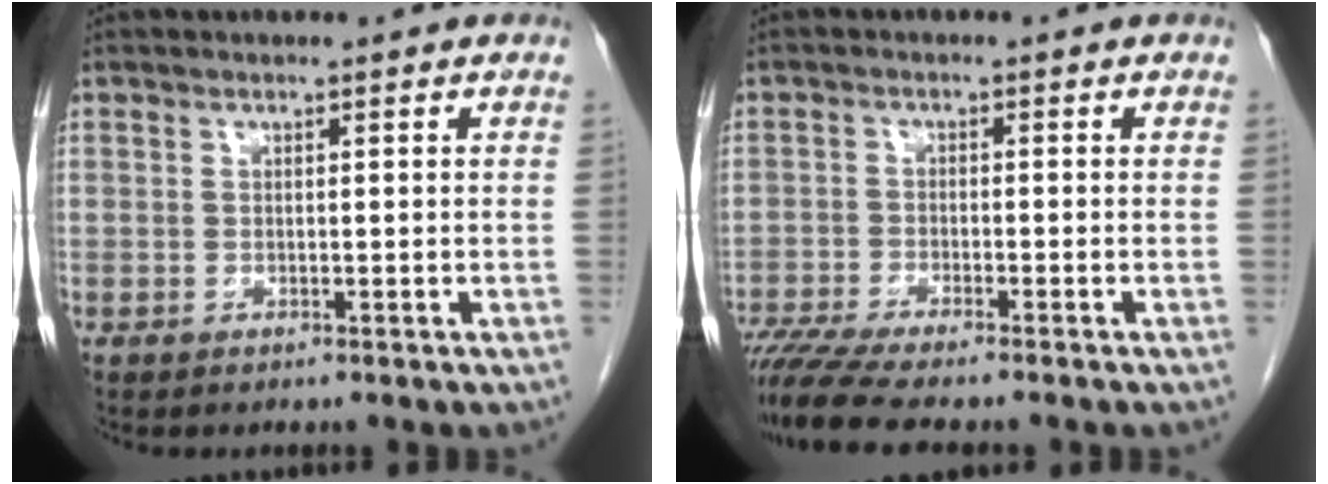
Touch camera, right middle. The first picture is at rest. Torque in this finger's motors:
{"motor_torque": [0.94, -1.20, 0.40, 0.12]}